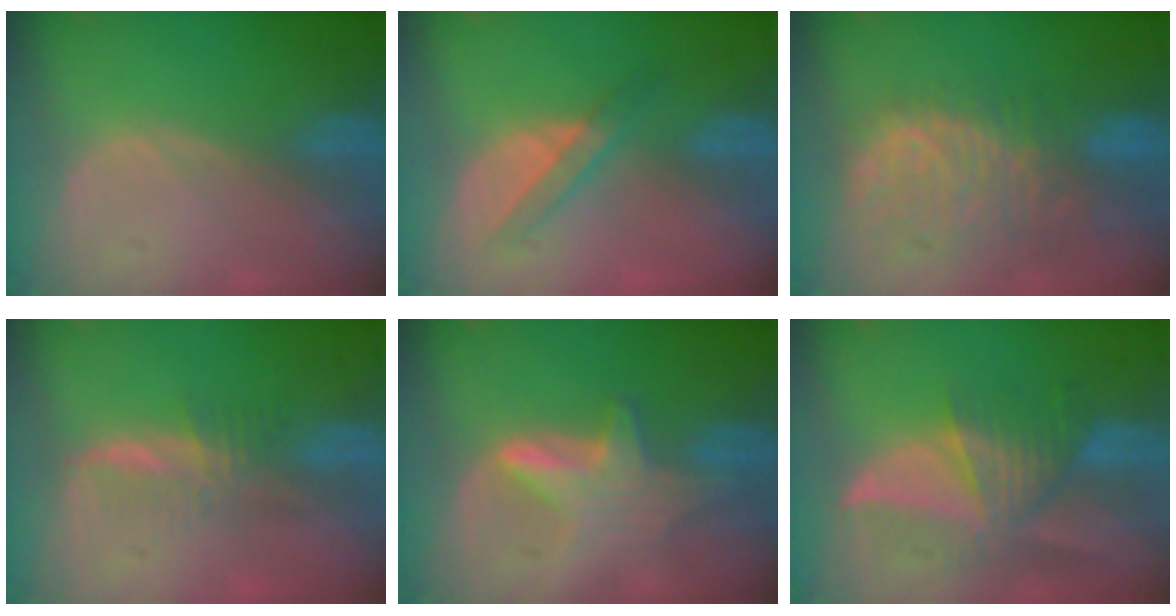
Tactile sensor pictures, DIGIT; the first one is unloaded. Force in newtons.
{"total": 3.9, "press": 3.7, "slide": 1.1}
{"total": 11.1, "press": 9.6, "slide": 5.5}
{"total": 3.4, "press": 3.4, "slide": 0.6}
{"total": 6.2, "press": 6.0, "slide": 1.3}
{"total": 9.1, "press": 8.3, "slide": 3.8}